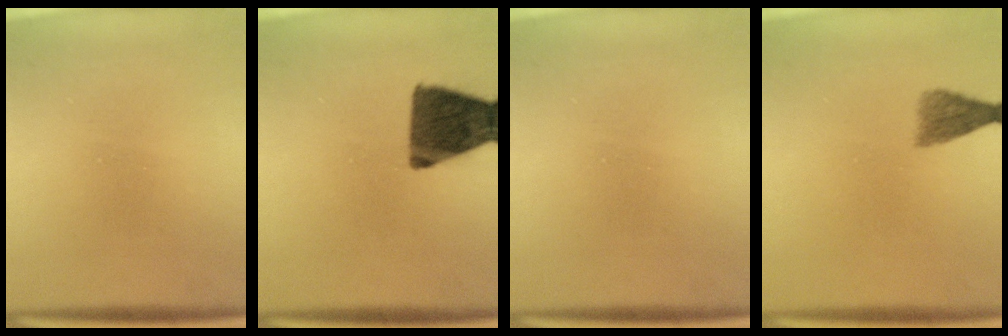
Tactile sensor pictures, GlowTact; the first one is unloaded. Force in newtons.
{"total": 13.7}
{"total": 0.0}
{"total": 2.9}